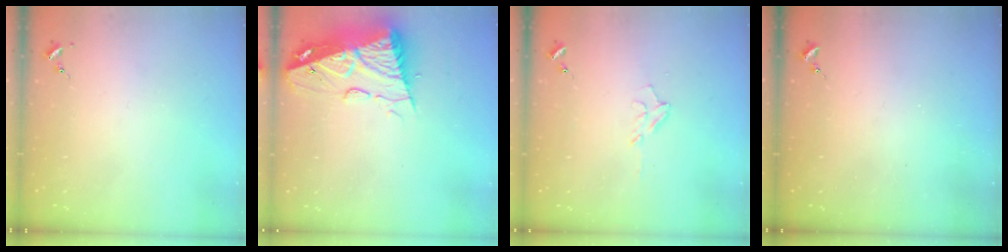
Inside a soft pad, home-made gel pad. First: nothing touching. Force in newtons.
{"total": 14.3, "press": 14.2, "slide": 1.5}
{"total": 5.6, "press": 5.6, "slide": 0.9}
{"total": 0.0}